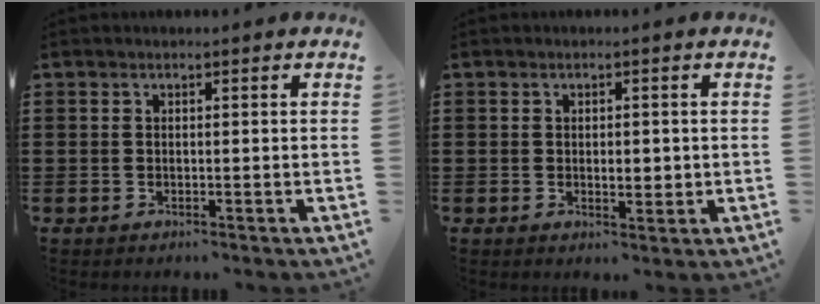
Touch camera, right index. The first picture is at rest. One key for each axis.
{"total": 2.7, "fx": 0.0, "fy": 1.3, "fz": 2.4, "tx": -0.039, "ty": 0.000, "tz": -0.002}